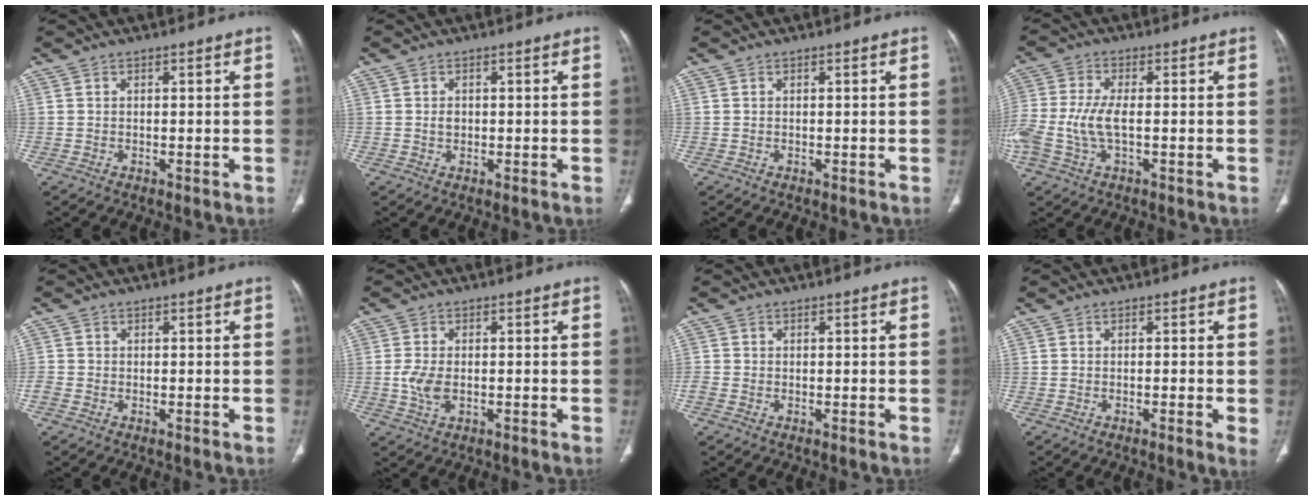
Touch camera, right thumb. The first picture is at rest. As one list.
[{"total": 1.2, "force": [0.2, 1.1, 0.4], "torque": [-0.004, 0.003, 0.004]}, {"total": 0.0}, {"total": 8.9, "force": [-1.4, 4.0, 7.8], "torque": [-0.202, 0.009, -0.028]}, {"total": 1.6, "force": [-0.7, 1.3, 0.7], "torque": [-0.016, 0.000, -0.018]}, {"total": 4.1, "force": [-0.6, 2.5, 3.1], "torque": [-0.071, 0.000, -0.013]}, {"total": 1.3, "force": [-0.5, 1.0, 0.6], "torque": [-0.017, -0.002, -0.016]}, {"total": 2.1, "force": [-0.5, 0.4, 2.0], "torque": [-0.038, -0.005, -0.009]}]